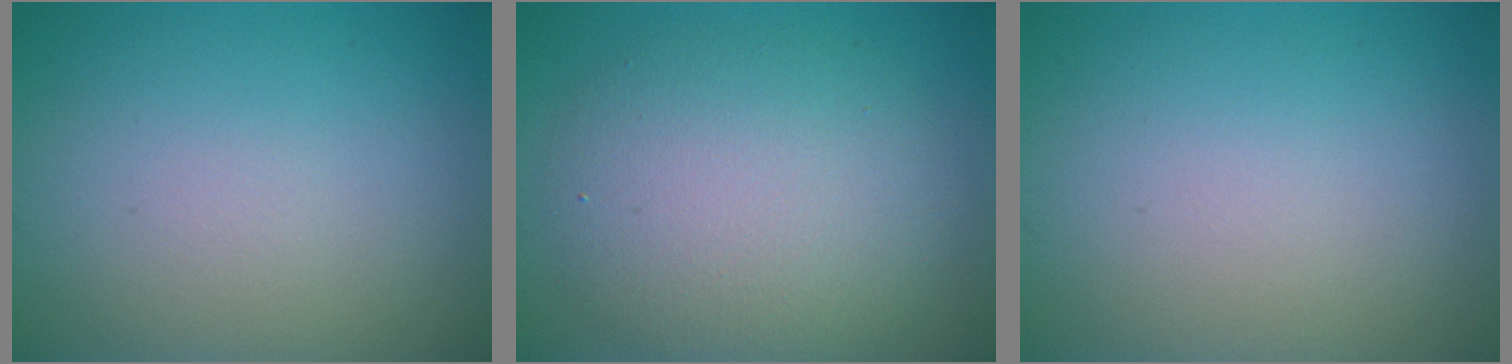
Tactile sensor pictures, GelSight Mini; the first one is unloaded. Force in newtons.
{"total": 6.8, "press": 6.8, "slide": 0.5}
{"total": 0.0}